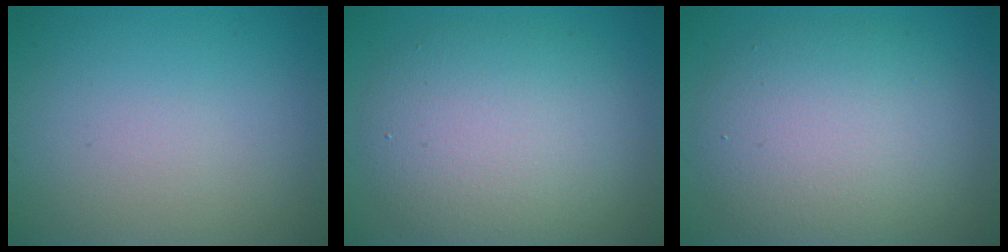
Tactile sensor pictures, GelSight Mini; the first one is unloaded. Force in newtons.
{"total": 7.3, "press": 7.3, "slide": 0.4}
{"total": 7.2, "press": 7.2, "slide": 0.1}